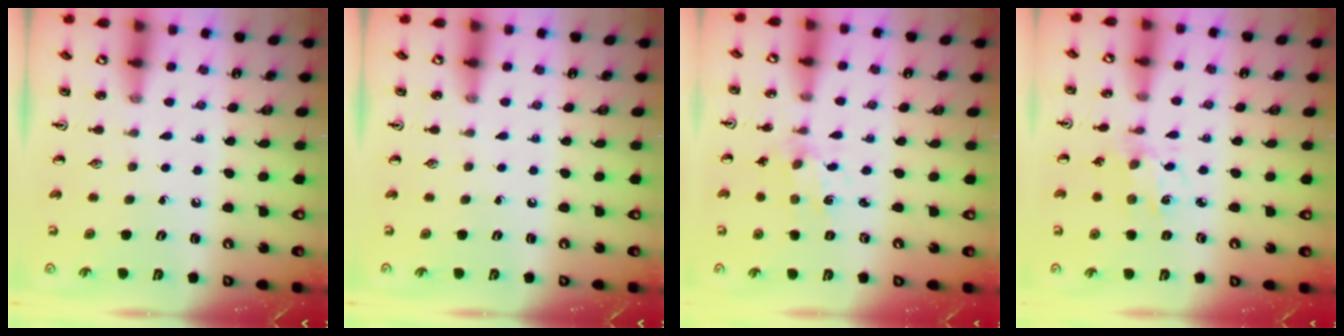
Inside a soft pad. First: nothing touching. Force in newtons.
{"total": 0.0}
{"total": 1.9, "press": 1.9, "slide": 0.5}
{"total": 2.1, "press": 2.0, "slide": 0.6}